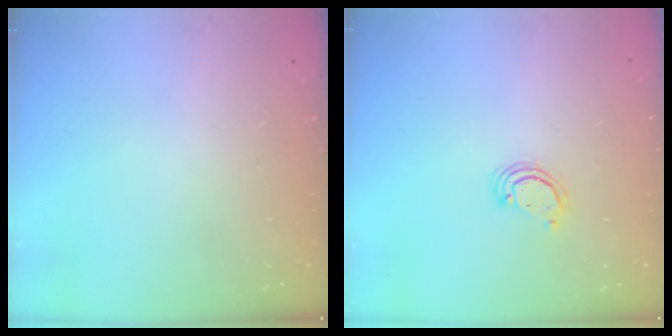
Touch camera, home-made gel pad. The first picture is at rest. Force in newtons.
{"total": 2.3, "press": 2.3, "slide": 0.3}